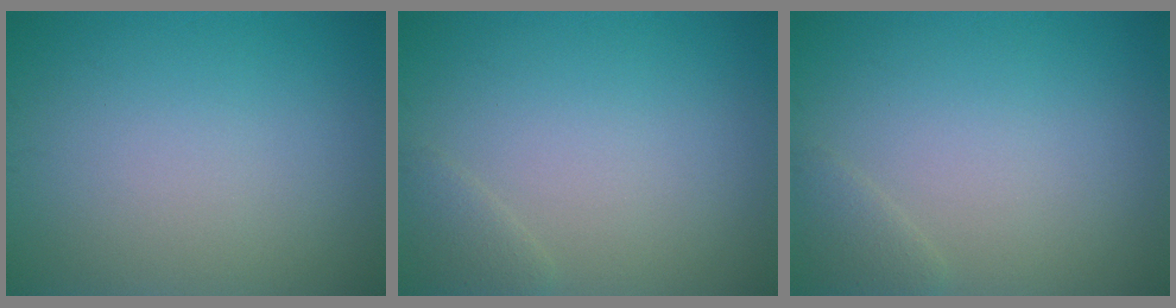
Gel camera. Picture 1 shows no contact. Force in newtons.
{"total": 1.1, "press": 1.1, "slide": 0.0}
{"total": 1.1, "press": 1.1, "slide": 0.0}